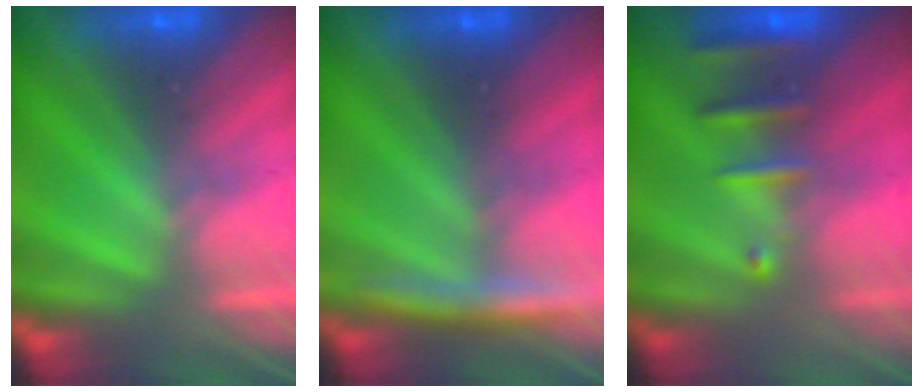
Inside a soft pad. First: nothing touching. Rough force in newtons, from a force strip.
{"total": 4.1}
{"total": 2.5}